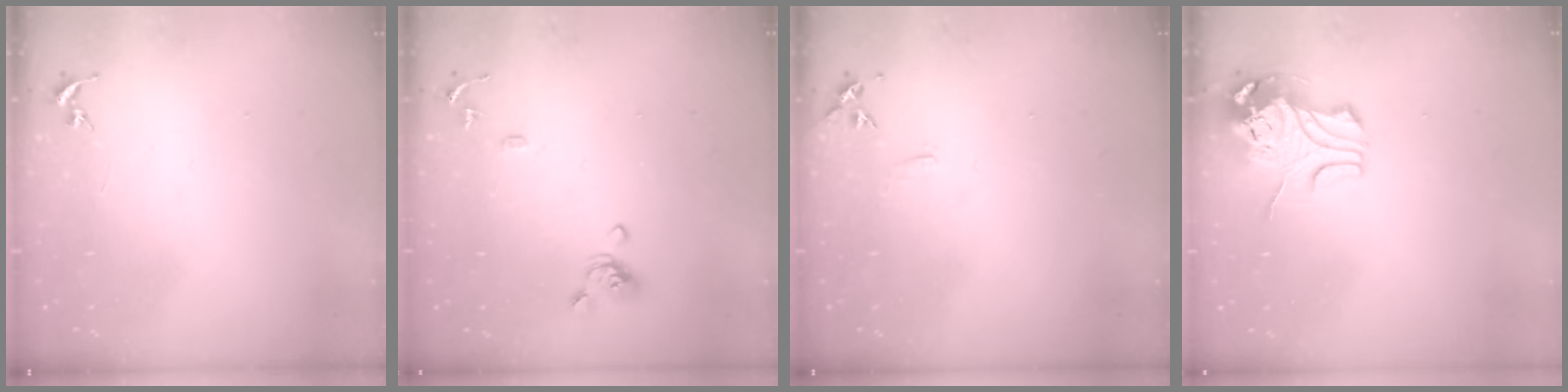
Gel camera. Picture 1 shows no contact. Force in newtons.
{"total": 9.8, "press": 9.7, "slide": 1.4}
{"total": 5.5, "press": 5.4, "slide": 0.6}
{"total": 9.8, "press": 9.7, "slide": 1.4}